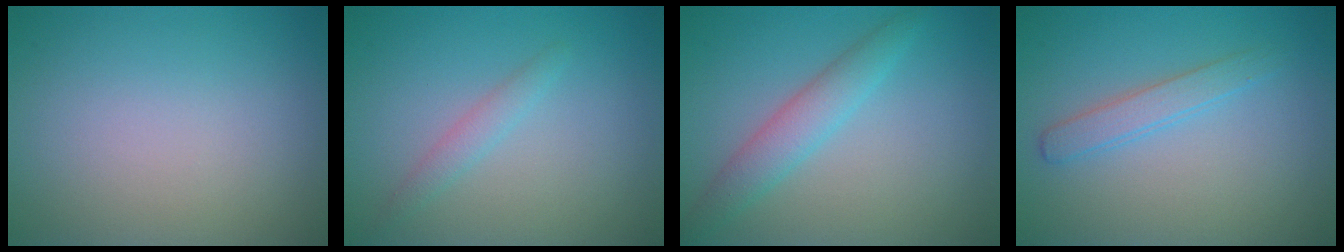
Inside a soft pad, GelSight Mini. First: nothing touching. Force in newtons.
{"total": 1.5, "press": 1.5, "slide": 0.1}
{"total": 3.0, "press": 3.0, "slide": 0.1}
{"total": 1.9, "press": 1.9, "slide": 0.1}